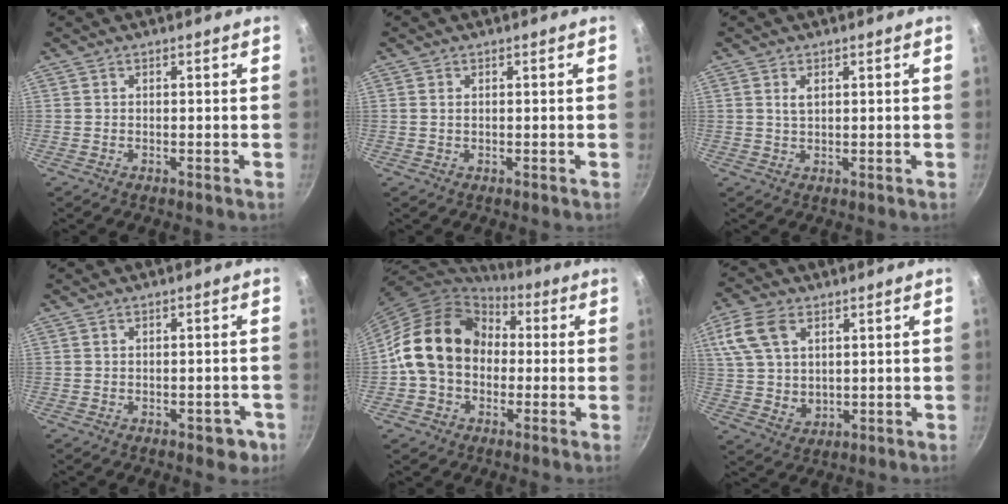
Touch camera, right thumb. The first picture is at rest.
{"total": 0.7, "force": [0.2, 0.4, 0.6], "torque": [-0.011, 0.001, 0.003]}
{"total": 1.9, "force": [0.7, 1.0, 1.5], "torque": [-0.028, -0.001, 0.016]}
{"total": 3.8, "force": [-1.7, 2.2, 2.6], "torque": [-0.006, 0.021, -0.007]}
{"total": 16.3, "force": [0.3, 12.6, 10.4], "torque": [-0.154, 0.042, -0.010]}
{"total": 11.4, "force": [4.5, 7.2, 7.5], "torque": [-0.141, -0.006, 0.089]}